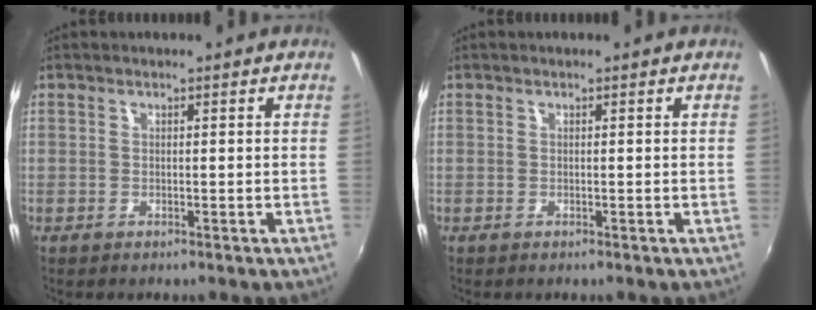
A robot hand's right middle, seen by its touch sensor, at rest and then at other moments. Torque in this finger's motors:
{"motor_torque": [0.00, 0.00, 0.00, 0.00]}